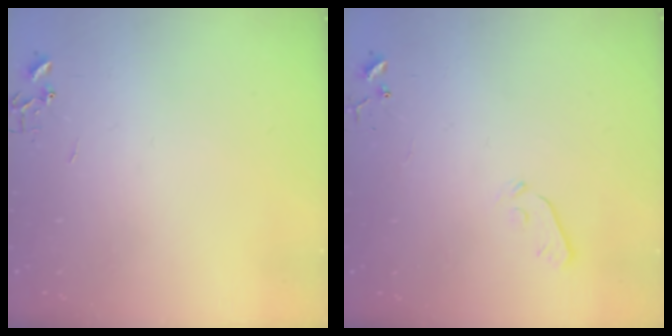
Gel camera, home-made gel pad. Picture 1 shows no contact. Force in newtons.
{"total": 3.6, "press": 3.6, "slide": 0.6}